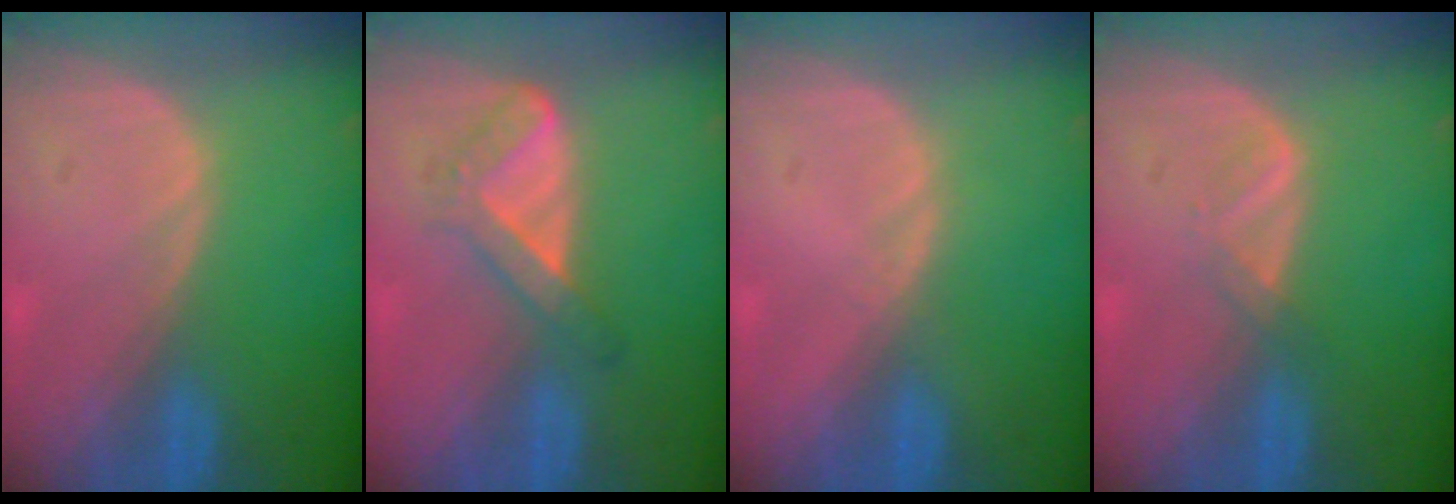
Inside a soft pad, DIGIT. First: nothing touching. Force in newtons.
{"total": 5.3, "press": 4.6, "slide": 2.6}
{"total": 0.7, "press": 0.5, "slide": 0.4}
{"total": 1.8, "press": 1.7, "slide": 0.3}